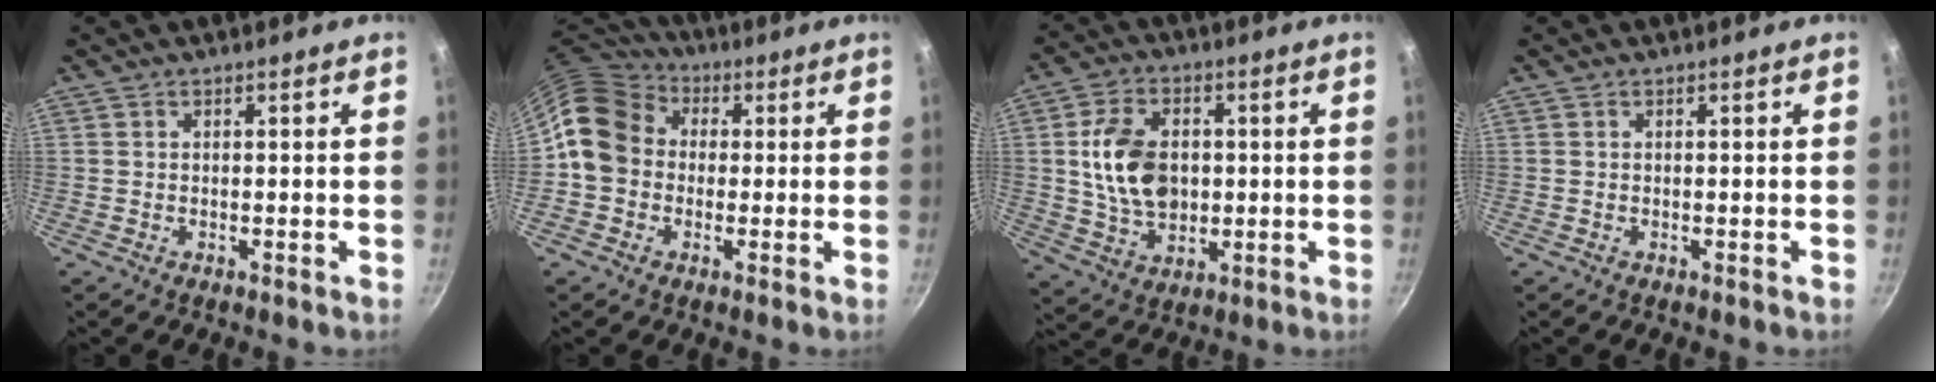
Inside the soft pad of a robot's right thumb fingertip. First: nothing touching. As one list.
[{"total": 12.7, "force": [0.9, 10.7, 6.8], "torque": [-0.101, 0.031, -0.002]}, {"total": 13.1, "force": [1.2, 9.0, 9.4], "torque": [-0.153, -0.002, 0.025]}, {"total": 0.0}]